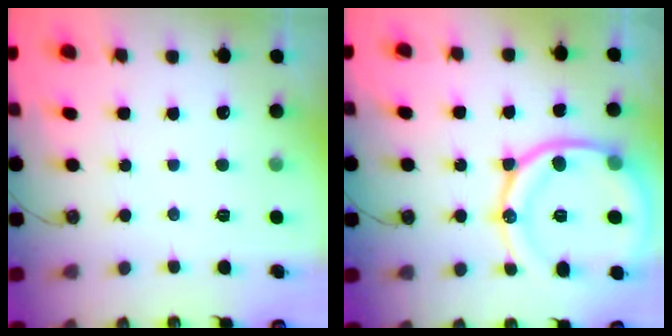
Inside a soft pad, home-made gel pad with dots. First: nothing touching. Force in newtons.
{"total": 20.4, "press": 20.2, "slide": 2.4}